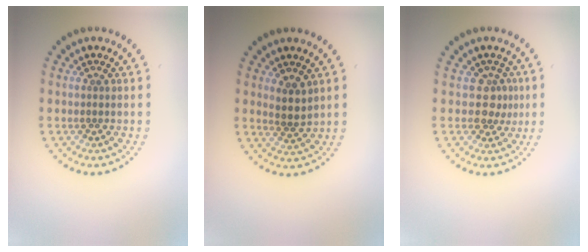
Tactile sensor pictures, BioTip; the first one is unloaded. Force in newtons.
{"total": 2.2, "press": 1.7, "slide": 1.3}
{"total": 2.0, "press": 1.7, "slide": 1.1}